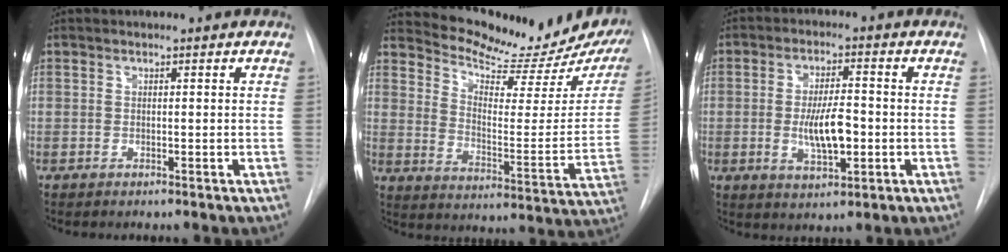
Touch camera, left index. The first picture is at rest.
{"total": 20.4, "force": [19.2, 2.6, 6.5], "torque": [-0.101, -0.097, 0.248]}
{"total": 7.4, "force": [-1.3, 2.5, 6.9], "torque": [-0.126, -0.005, -0.021]}